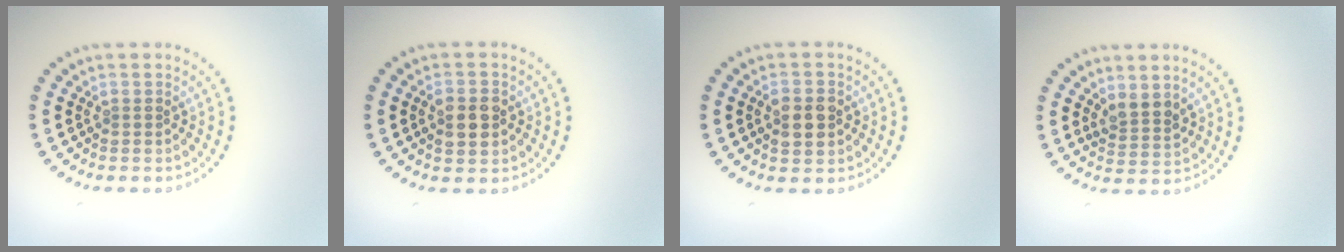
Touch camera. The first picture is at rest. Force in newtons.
{"total": 2.9, "press": 2.9, "slide": 0.3}
{"total": 2.9, "press": 2.9, "slide": 0.3}
{"total": 2.1, "press": 1.8, "slide": 1.0}